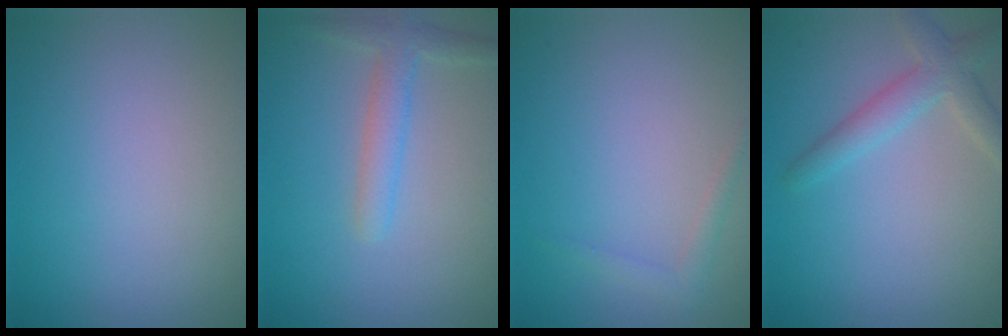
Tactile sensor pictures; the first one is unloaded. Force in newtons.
{"total": 2.6, "press": 2.6, "slide": 0.2}
{"total": 1.1, "press": 1.1, "slide": 0.1}
{"total": 3.0, "press": 3.0, "slide": 0.1}